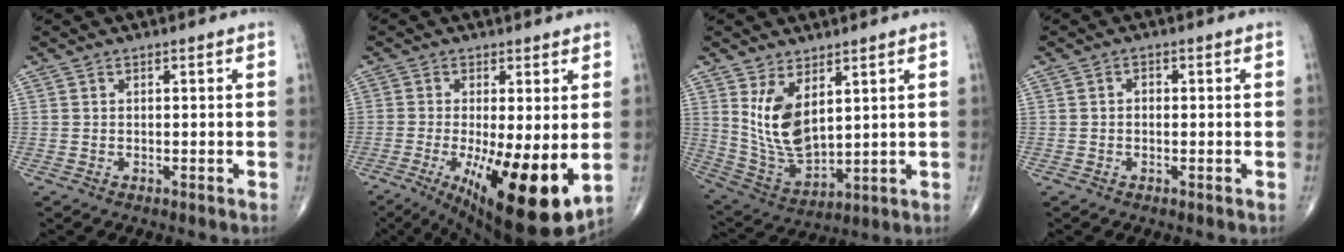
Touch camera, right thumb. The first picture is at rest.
{"total": 17.1, "force": [-3.9, 4.9, 16.0], "torque": [-0.232, -0.030, -0.041]}
{"total": 11.3, "force": [4.0, 5.7, 8.9], "torque": [-0.157, -0.030, 0.097]}
{"total": 1.1, "force": [-0.1, 0.8, 0.8], "torque": [-0.009, 0.004, -0.004]}